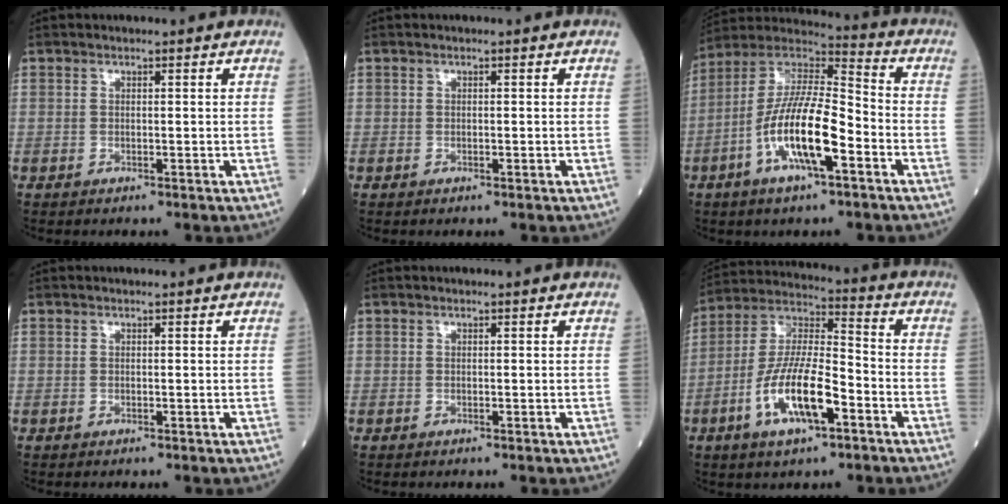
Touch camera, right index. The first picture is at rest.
{"total": 0.0}
{"total": 14.7, "force": [-5.1, 3.2, 13.4], "torque": [-0.262, 0.004, -0.095]}
{"total": 0.0}
{"total": 0.0}
{"total": 13.5, "force": [-5.3, 3.6, 11.9], "torque": [-0.243, 0.000, -0.098]}